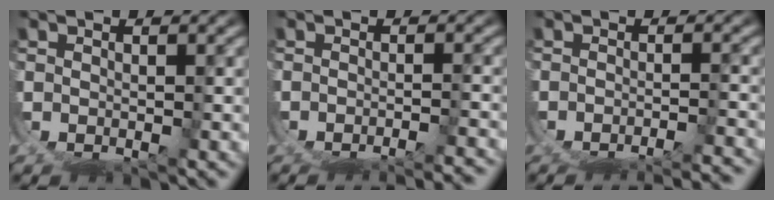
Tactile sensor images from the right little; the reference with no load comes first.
{"total": 3.6, "force": [-3.2, 1.1, 1.3], "torque": [-0.016, -0.004, -0.046]}
{"total": 4.5, "force": [-3.9, 1.5, 1.7], "torque": [-0.023, -0.010, -0.054]}